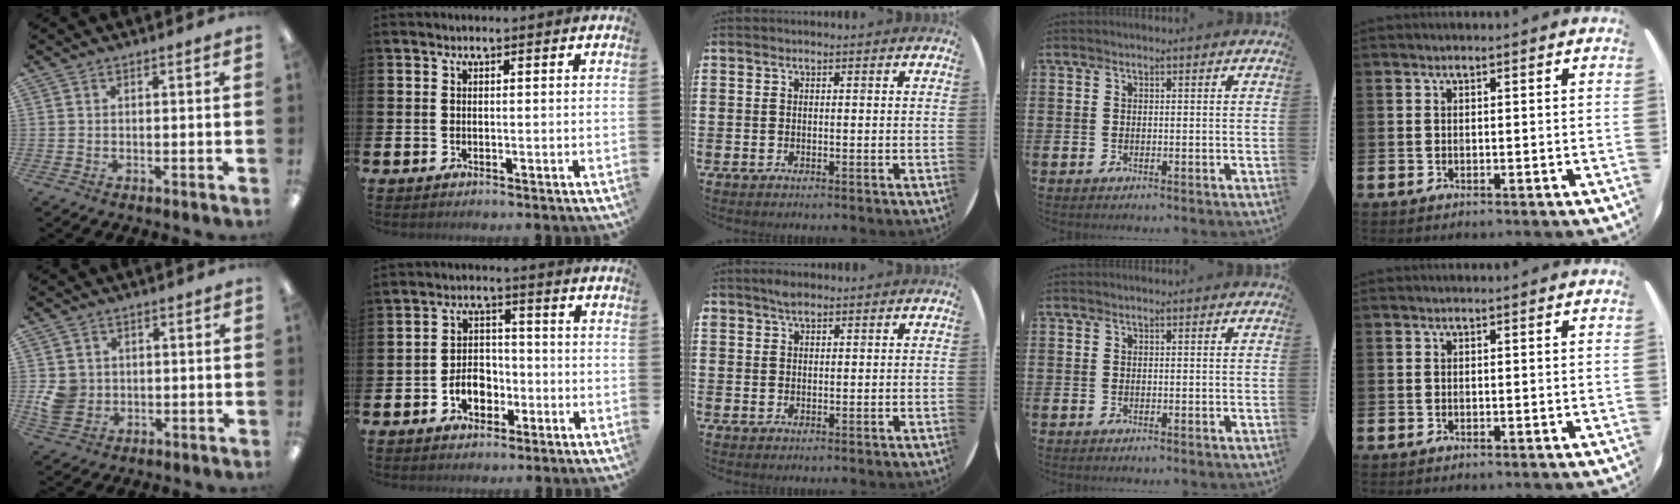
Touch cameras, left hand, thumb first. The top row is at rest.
{"thumb": {"total": 6.1, "force": [0.0, 5.7, 2.3], "torque": [-0.045, 0.006, 0.003]}, "index": {"total": 4.6, "force": [-1.9, 3.3, 2.4], "torque": [-0.024, 0.000, -0.045]}, "middle": {"total": 1.7, "force": [1.4, 0.7, 0.5], "torque": [-0.005, -0.001, 0.026]}}